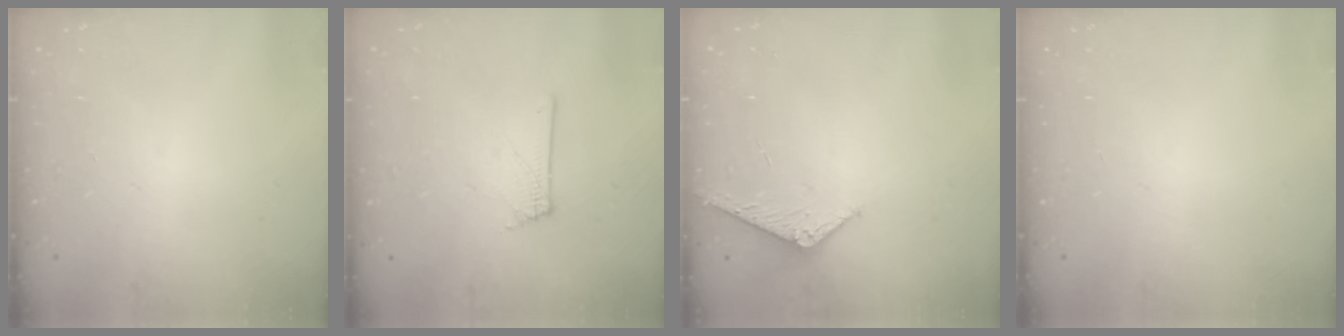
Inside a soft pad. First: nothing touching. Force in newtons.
{"total": 1.6, "press": 1.6, "slide": 0.2}
{"total": 4.5, "press": 4.5, "slide": 0.5}
{"total": 0.0}